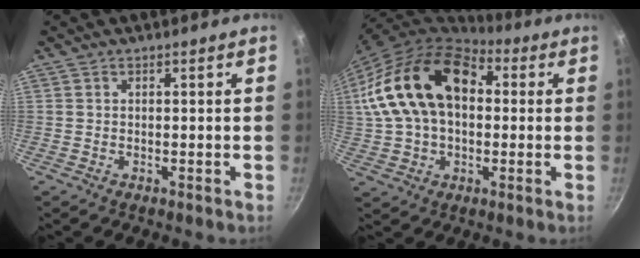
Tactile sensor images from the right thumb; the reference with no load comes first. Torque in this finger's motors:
{"motor_torque": [0.41, 4.60, 2.42, 0.15, 0.84]}